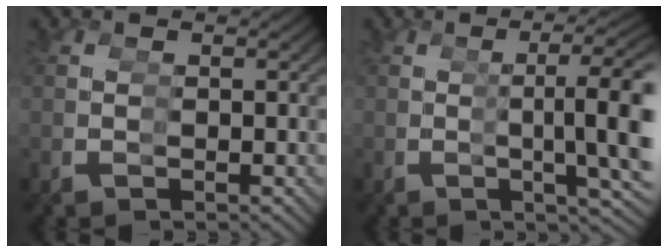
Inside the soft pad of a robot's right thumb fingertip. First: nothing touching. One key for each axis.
{"total": 7.9, "fx": 0.1, "fy": 2.1, "fz": 7.7, "tx": -0.096, "ty": 0.005, "tz": -0.002}